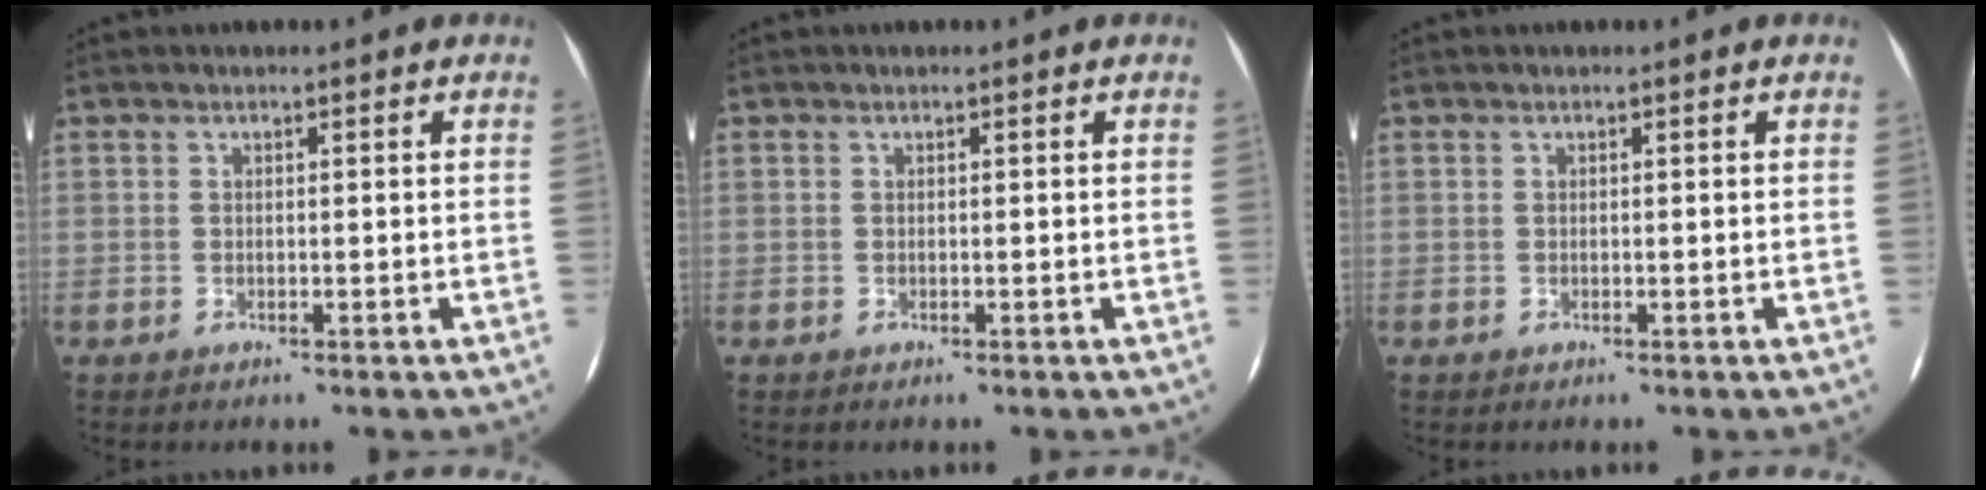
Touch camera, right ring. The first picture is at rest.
{"total": 0.0}
{"total": 0.0}